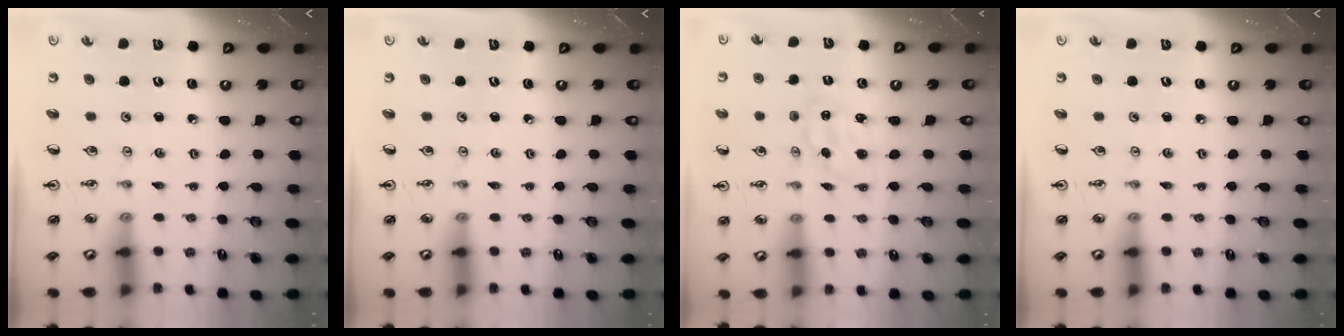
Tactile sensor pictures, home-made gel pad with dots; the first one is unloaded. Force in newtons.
{"total": 0.0}
{"total": 0.6, "press": 0.4, "slide": 0.4}
{"total": 0.0}